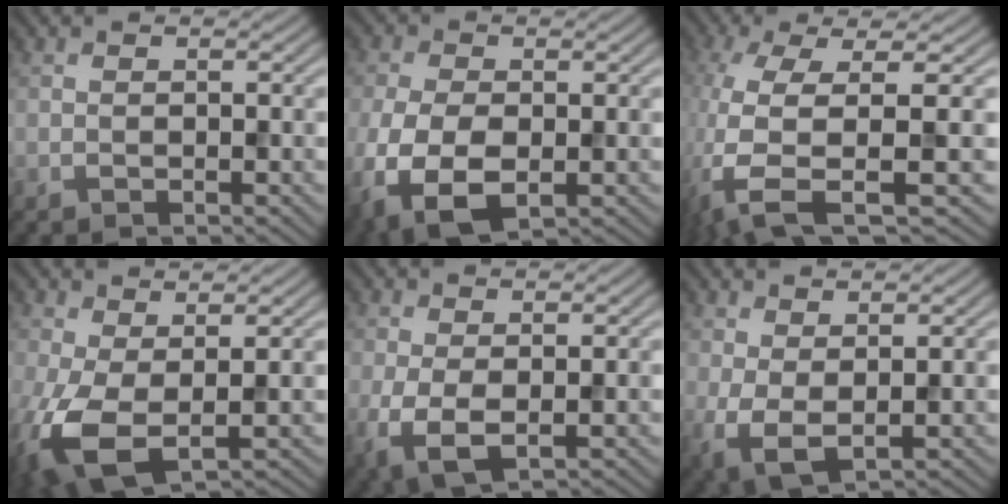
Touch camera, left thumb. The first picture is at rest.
{"total": 8.6, "force": [-2.9, 5.1, 6.3], "torque": [-0.172, -0.030, -0.049]}
{"total": 11.2, "force": [-2.7, 3.4, 10.3], "torque": [-0.222, -0.018, -0.050]}
{"total": 8.0, "force": [-0.8, 4.0, 6.9], "torque": [-0.175, -0.012, -0.021]}
{"total": 4.6, "force": [-0.6, 2.3, 4.0], "torque": [-0.102, -0.010, -0.011]}
{"total": 4.2, "force": [1.0, 2.0, 3.5], "torque": [-0.087, -0.005, 0.018]}